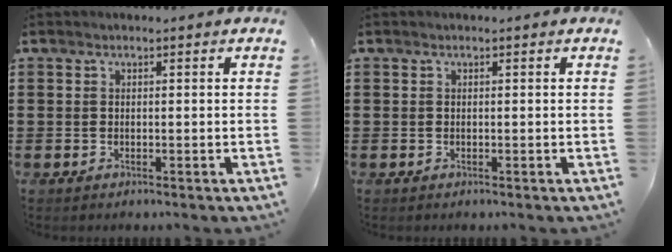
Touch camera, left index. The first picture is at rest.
{"total": 0.0}